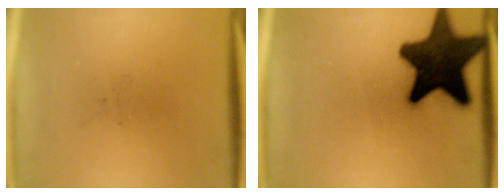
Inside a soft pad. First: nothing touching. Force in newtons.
{"total": 17.6}